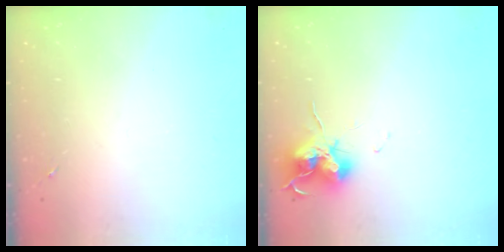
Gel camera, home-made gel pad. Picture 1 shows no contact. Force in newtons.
{"total": 12.2, "press": 12.1, "slide": 1.3}